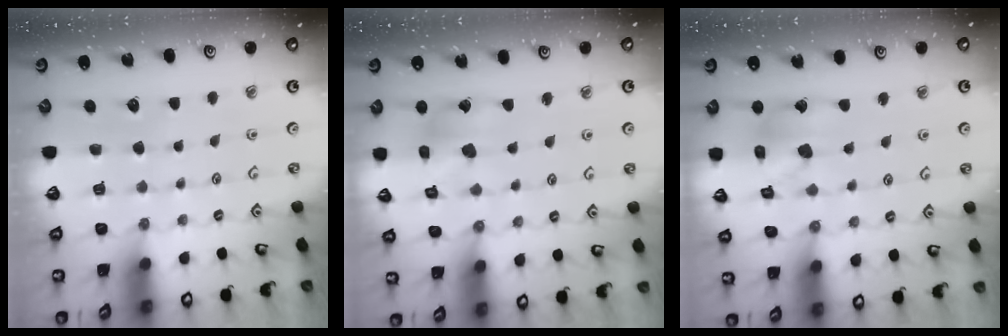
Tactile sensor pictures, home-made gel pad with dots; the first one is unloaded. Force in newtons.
{"total": 8.7, "press": 8.7, "slide": 0.9}
{"total": 12.7, "press": 12.5, "slide": 1.8}